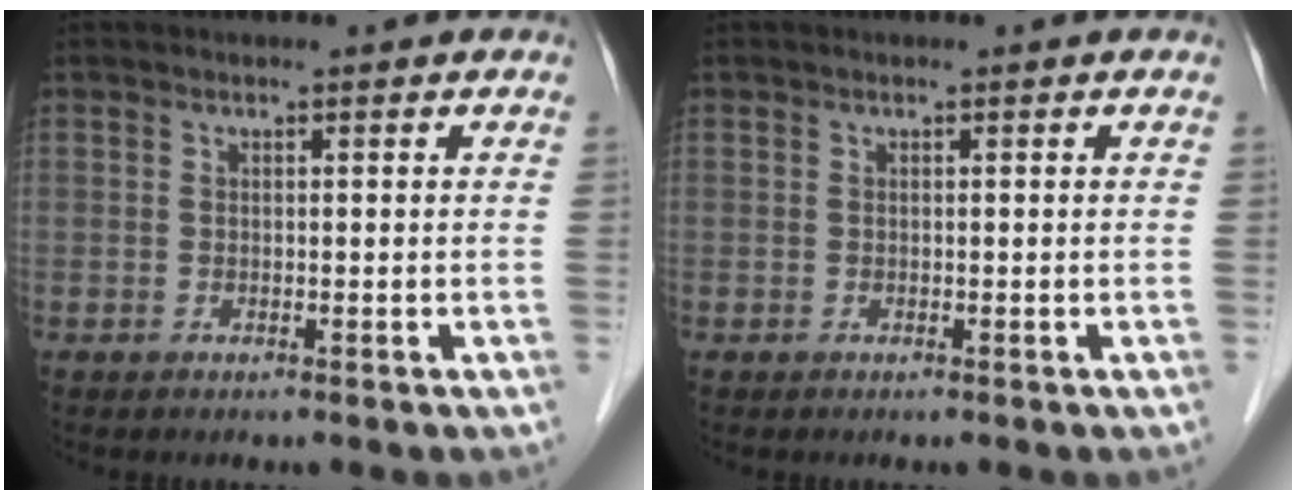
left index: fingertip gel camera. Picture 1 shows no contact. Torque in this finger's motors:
{"motor_torque": [0.00, 0.00, 0.00, 0.00]}